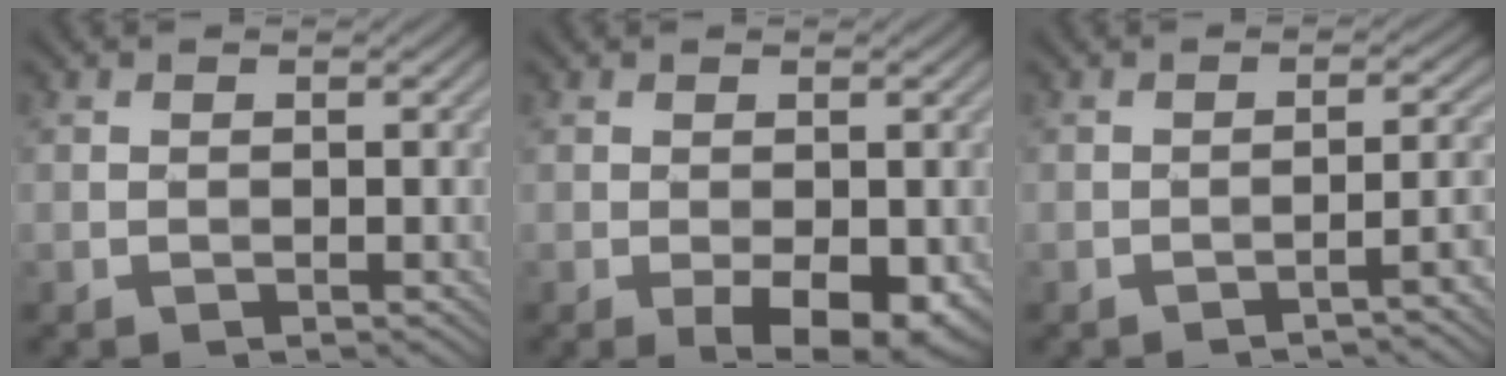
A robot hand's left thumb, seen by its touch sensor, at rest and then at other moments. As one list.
[{"total": 5.1, "force": [-1.7, 2.4, 4.1], "torque": [-0.062, -0.012, -0.021]}, {"total": 4.2, "force": [-2.1, 0.7, 3.5], "torque": [-0.034, 0.019, -0.042]}]